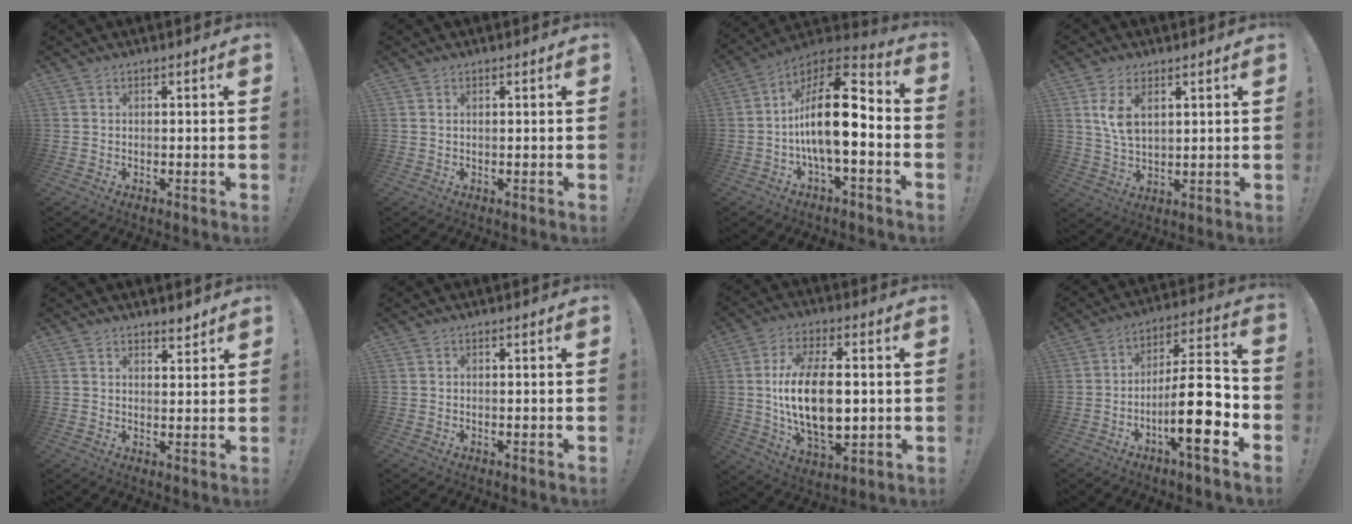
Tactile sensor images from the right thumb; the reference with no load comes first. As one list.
[{"total": 0.8, "force": [0.4, 0.2, 0.6], "torque": [-0.011, 0.000, 0.008]}, {"total": 18.0, "force": [-1.6, 7.1, 16.4], "torque": [-0.288, 0.015, -0.026]}, {"total": 8.0, "force": [3.7, 4.3, 5.6], "torque": [-0.104, -0.013, 0.067]}, {"total": 3.1, "force": [2.8, 0.9, 0.8], "torque": [0.002, -0.024, 0.048]}, {"total": 0.0}, {"total": 17.9, "force": [0.7, 9.1, 15.5], "torque": [-0.295, -0.009, 0.005]}, {"total": 19.1, "force": [-6.2, 5.0, 17.3], "torque": [-0.282, 0.034, -0.100]}]